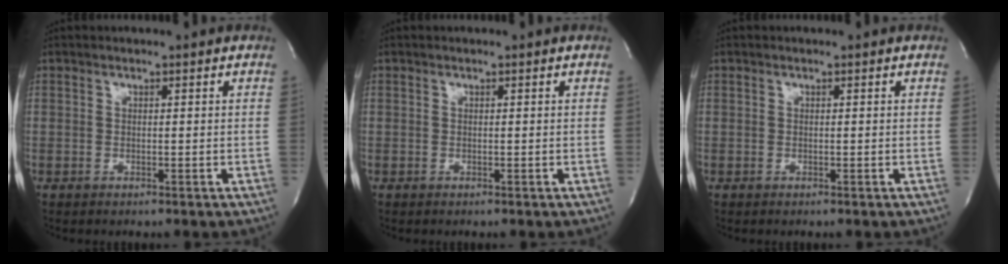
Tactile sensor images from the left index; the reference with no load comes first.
{"total": 0.0}
{"total": 0.0}